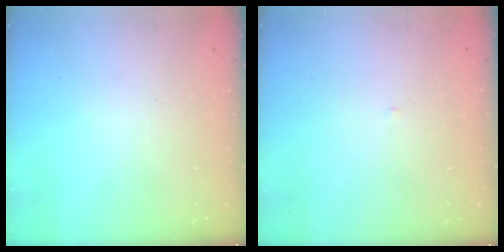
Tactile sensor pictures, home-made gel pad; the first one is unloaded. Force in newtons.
{"total": 1.7, "press": 1.7, "slide": 0.3}